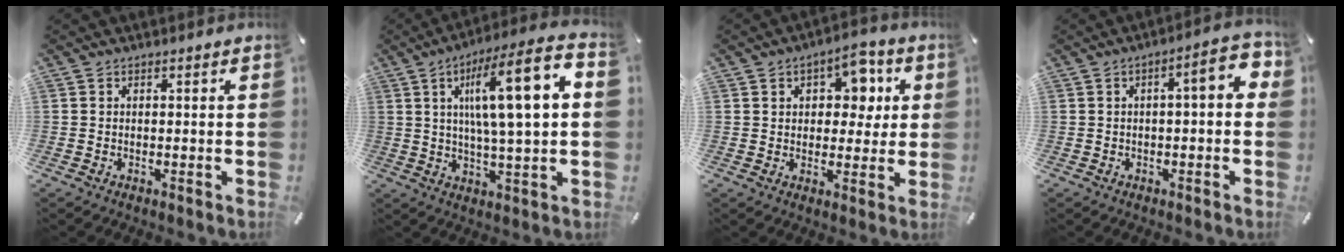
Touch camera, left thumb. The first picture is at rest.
{"total": 16.4, "force": [4.0, 3.8, 15.4], "torque": [-0.245, -0.006, 0.055]}
{"total": 8.6, "force": [2.8, 6.5, 4.9], "torque": [-0.055, -0.006, 0.042]}
{"total": 7.5, "force": [1.0, 2.6, 6.9], "torque": [-0.093, -0.011, 0.011]}